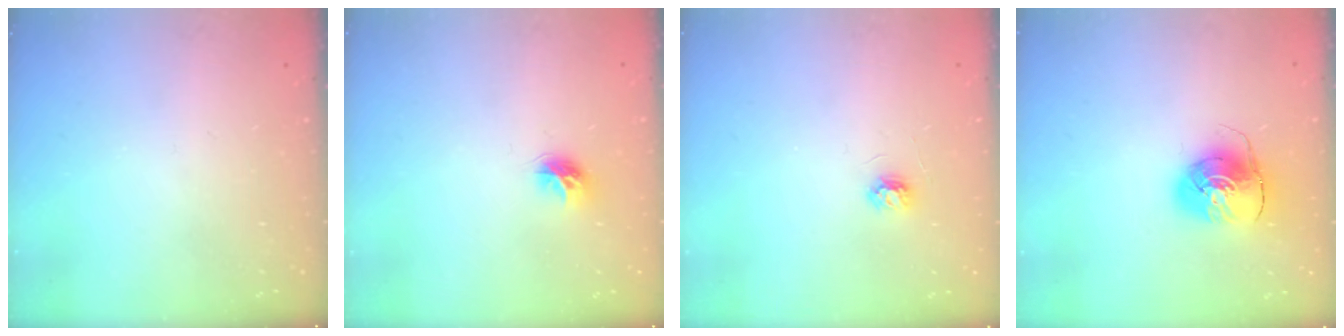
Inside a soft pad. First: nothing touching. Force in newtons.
{"total": 6.8, "press": 6.8, "slide": 0.4}
{"total": 3.3, "press": 3.3, "slide": 0.4}
{"total": 8.0, "press": 8.0, "slide": 1.1}